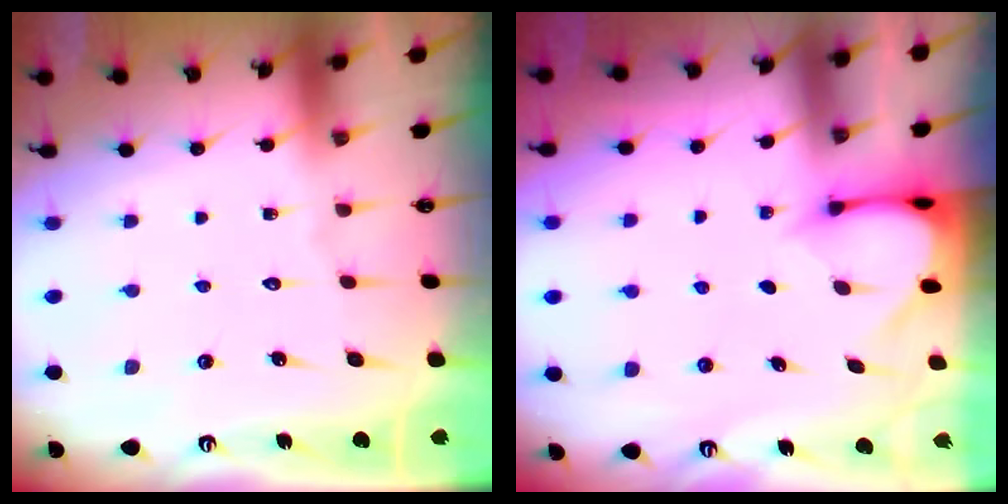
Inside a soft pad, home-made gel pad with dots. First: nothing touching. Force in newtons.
{"total": 3.4, "press": 3.4, "slide": 0.3}